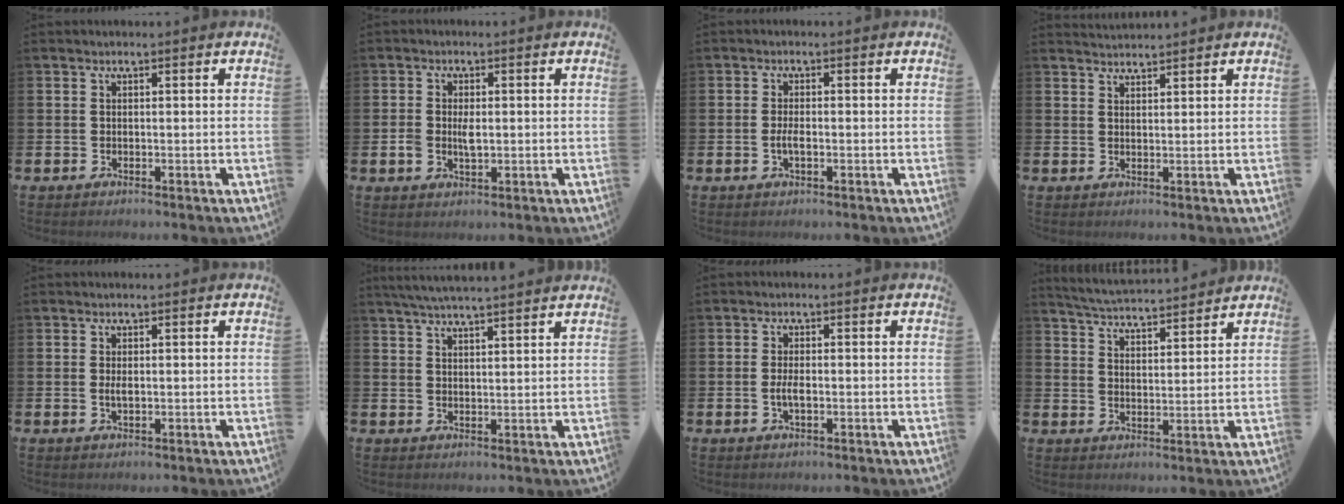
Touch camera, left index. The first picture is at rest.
{"total": 3.1, "force": [-0.1, 1.8, 2.5], "torque": [-0.037, 0.002, -0.005]}
{"total": 1.9, "force": [-0.4, 0.7, 1.7], "torque": [-0.029, -0.001, -0.009]}
{"total": 2.1, "force": [2.1, 0.3, 0.0], "torque": [-0.004, -0.008, 0.040]}
{"total": 1.3, "force": [0.1, 0.5, 1.2], "torque": [-0.022, 0.002, 0.000]}
{"total": 4.5, "force": [4.4, -0.4, 1.1], "torque": [-0.040, -0.009, 0.081]}
{"total": 2.2, "force": [-0.3, 0.8, 2.0], "torque": [-0.035, -0.001, -0.007]}
{"total": 5.0, "force": [5.0, 0.1, 0.4], "torque": [-0.032, -0.033, 0.088]}